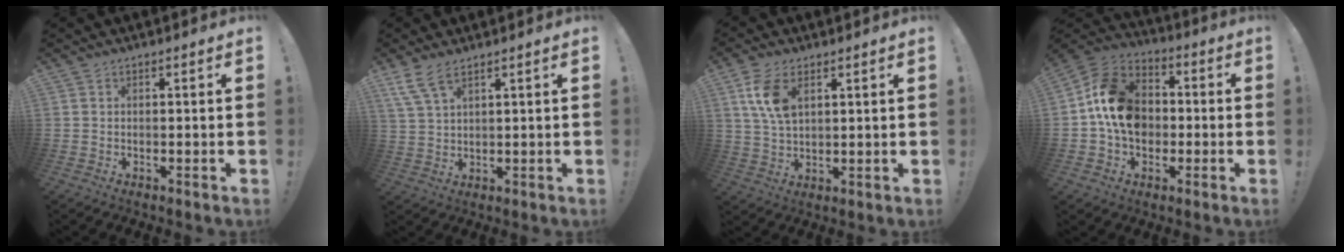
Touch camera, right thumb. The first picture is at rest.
{"total": 6.6, "force": [4.8, 2.1, 4.0], "torque": [-0.081, -0.018, 0.093]}
{"total": 9.2, "force": [3.9, 5.1, 6.5], "torque": [-0.130, -0.008, 0.074]}
{"total": 17.0, "force": [0.2, 13.7, 10.1], "torque": [-0.155, 0.017, 0.009]}